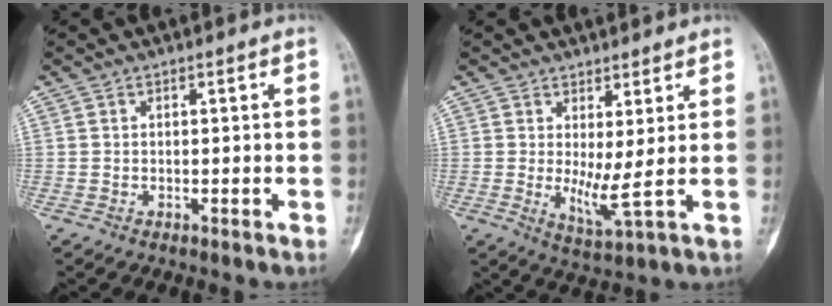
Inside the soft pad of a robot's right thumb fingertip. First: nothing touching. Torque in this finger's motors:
{"motor_torque": [-0.41, 0.02, 0.66, 0.29, 0.08]}